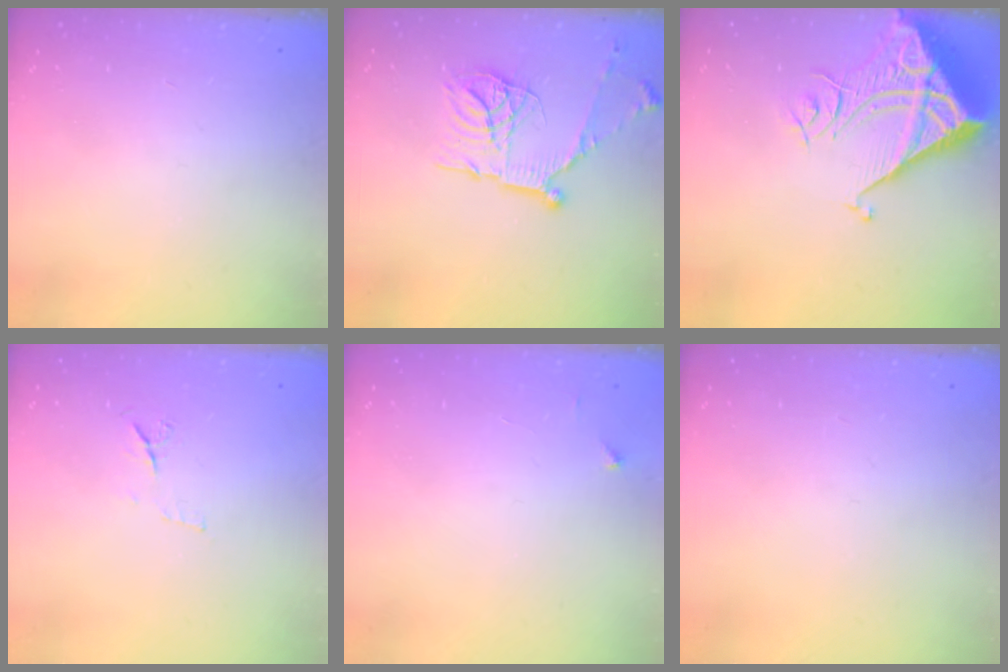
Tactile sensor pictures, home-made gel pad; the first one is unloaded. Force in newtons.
{"total": 17.9, "press": 17.8, "slide": 1.6}
{"total": 10.3, "press": 10.3, "slide": 1.3}
{"total": 6.2, "press": 6.2, "slide": 0.9}
{"total": 2.0, "press": 2.0, "slide": 0.2}
{"total": 0.0}